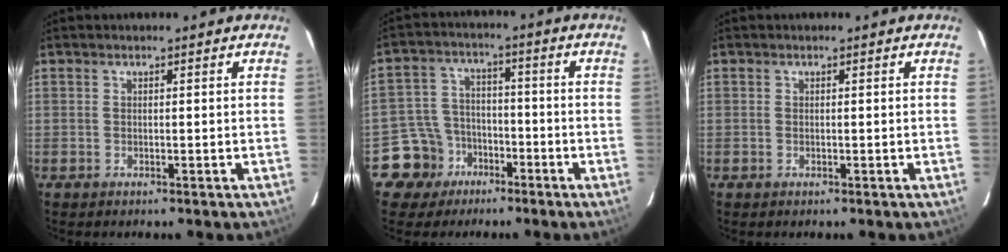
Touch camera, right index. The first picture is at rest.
{"total": 8.5, "force": [-4.9, 6.8, 0.5], "torque": [-0.040, 0.030, -0.077]}
{"total": 0.0}